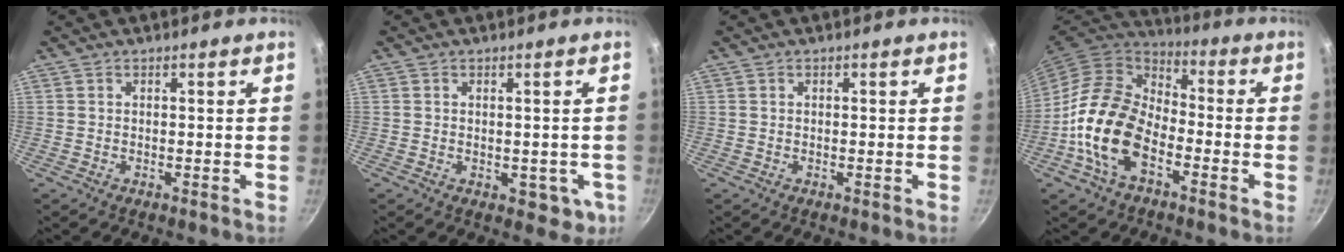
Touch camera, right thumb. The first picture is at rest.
{"total": 5.1, "force": [-0.9, 3.3, 3.8], "torque": [-0.034, -0.003, -0.007]}
{"total": 0.0}
{"total": 16.5, "force": [-5.6, 10.1, 11.8], "torque": [-0.191, 0.038, -0.122]}